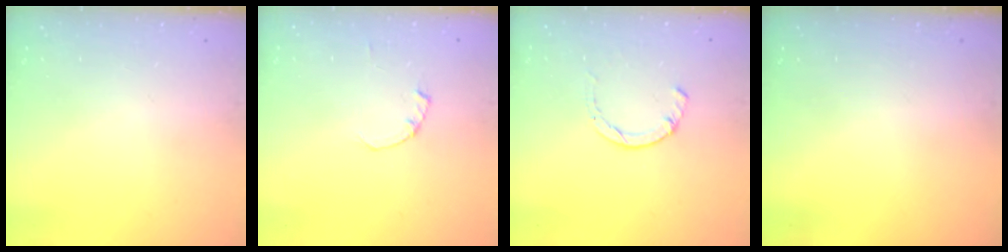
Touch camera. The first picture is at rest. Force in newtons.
{"total": 0.0}
{"total": 2.3, "press": 2.3, "slide": 0.5}
{"total": 0.0}